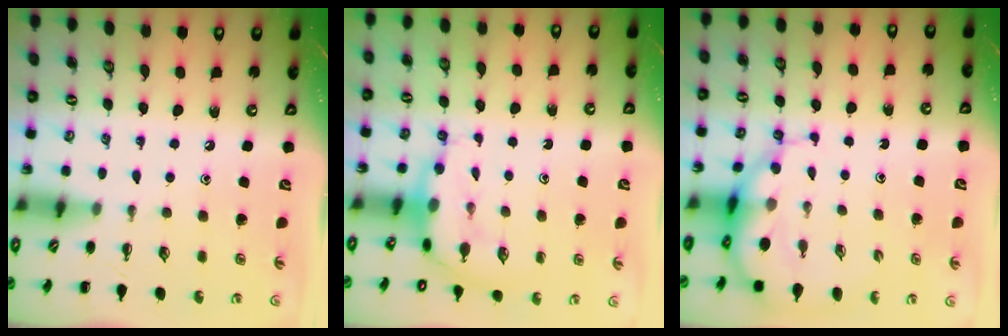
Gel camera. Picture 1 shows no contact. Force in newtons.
{"total": 7.9, "press": 7.8, "slide": 1.3}
{"total": 7.3, "press": 6.9, "slide": 2.3}